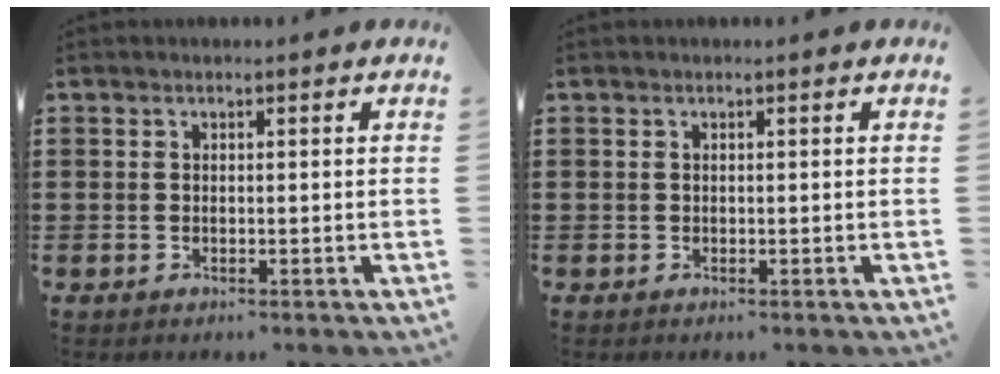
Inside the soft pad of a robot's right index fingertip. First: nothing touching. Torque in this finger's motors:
{"motor_torque": [0.00, 2.14, 0.00, -0.01]}